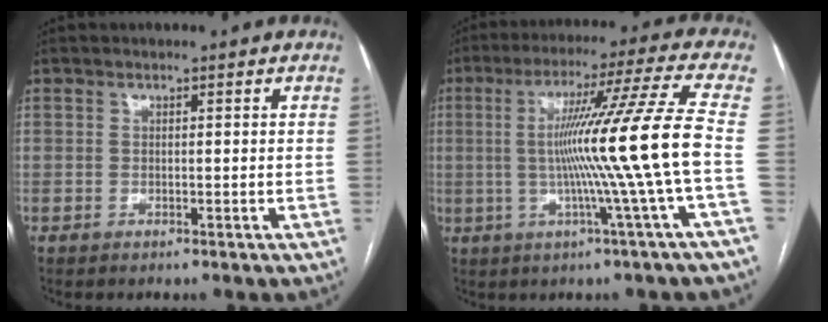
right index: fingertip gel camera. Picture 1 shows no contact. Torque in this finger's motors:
{"motor_torque": [2.06, -0.08, 1.05, 0.21]}